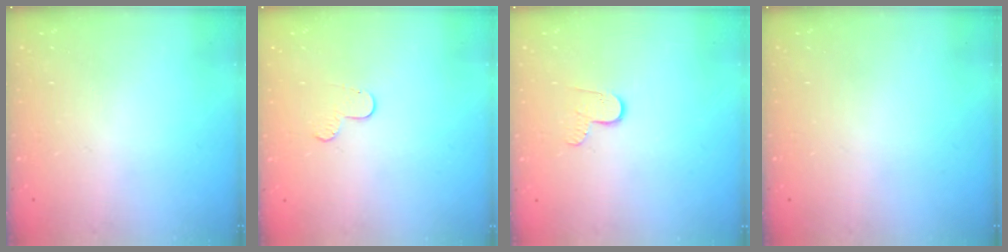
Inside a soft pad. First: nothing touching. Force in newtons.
{"total": 5.7, "press": 5.7, "slide": 0.5}
{"total": 5.9, "press": 5.9, "slide": 0.6}
{"total": 0.0}